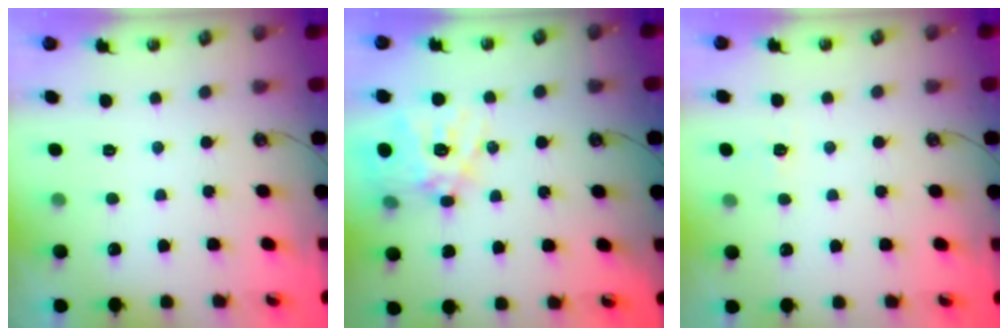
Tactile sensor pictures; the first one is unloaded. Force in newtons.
{"total": 17.6, "press": 17.5, "slide": 1.9}
{"total": 2.7, "press": 2.7, "slide": 0.4}